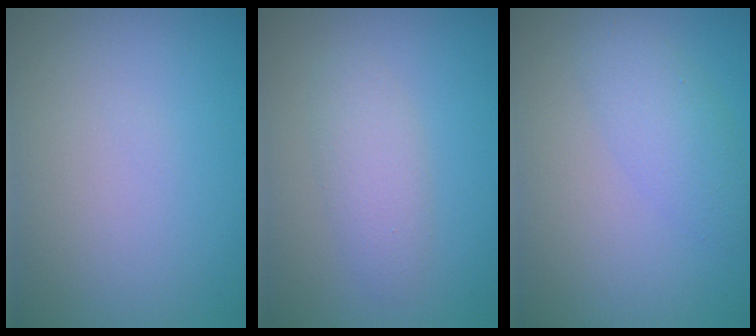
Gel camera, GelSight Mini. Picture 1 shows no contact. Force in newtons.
{"total": 2.5, "press": 2.5, "slide": 0.1}
{"total": 2.7, "press": 2.7, "slide": 0.0}